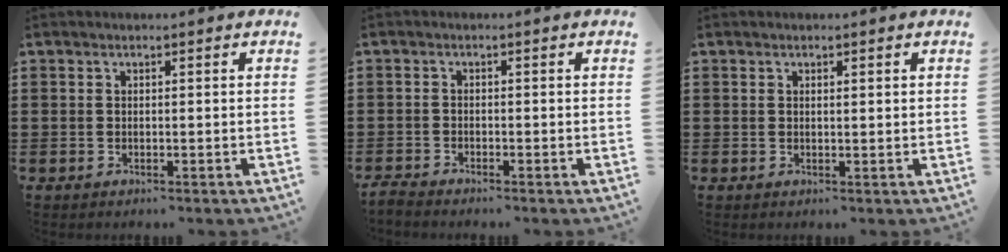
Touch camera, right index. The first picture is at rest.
{"total": 2.0, "force": [-2.0, 0.0, 0.2], "torque": [-0.007, 0.002, -0.041]}
{"total": 0.6, "force": [0.3, 0.1, 0.6], "torque": [-0.012, 0.001, 0.005]}